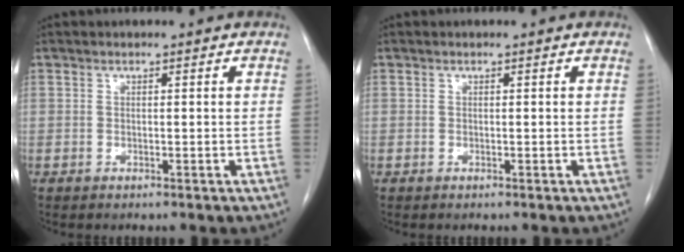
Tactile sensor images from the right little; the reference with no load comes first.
{"total": 0.0}